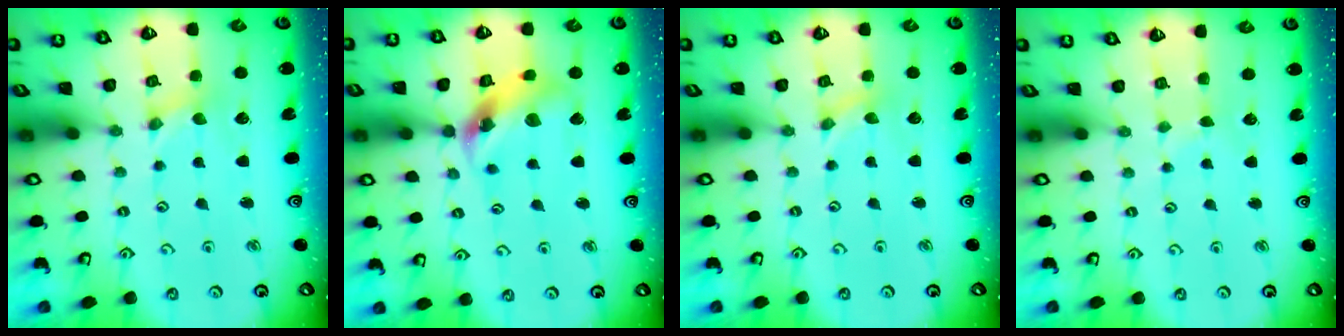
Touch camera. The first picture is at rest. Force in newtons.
{"total": 13.1, "press": 13.0, "slide": 1.7}
{"total": 0.0}
{"total": 1.6, "press": 1.6, "slide": 0.2}